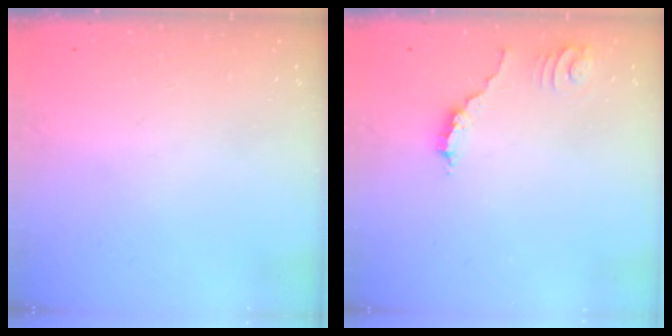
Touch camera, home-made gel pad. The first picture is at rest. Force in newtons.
{"total": 2.0, "press": 2.0, "slide": 0.3}